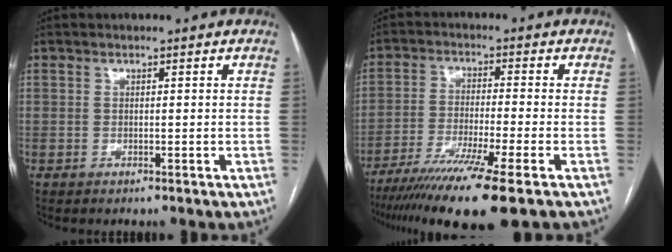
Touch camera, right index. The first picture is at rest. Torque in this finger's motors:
{"motor_torque": [1.18, -0.96, 0.76, 0.21]}